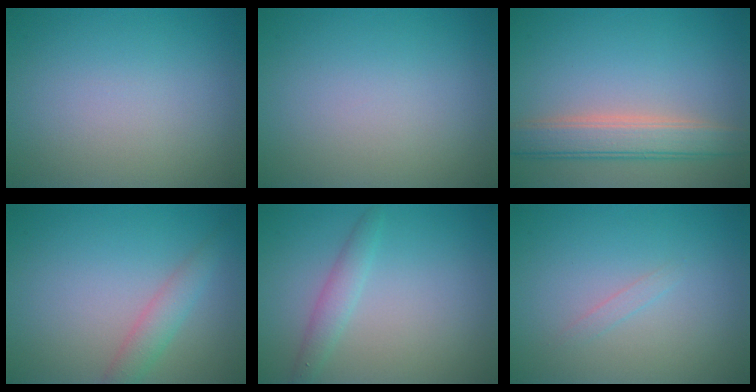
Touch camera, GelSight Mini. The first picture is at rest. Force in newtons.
{"total": 0.0}
{"total": 4.3, "press": 4.3, "slide": 0.4}
{"total": 2.3, "press": 2.3, "slide": 0.0}
{"total": 1.8, "press": 1.8, "slide": 0.0}
{"total": 0.7, "press": 0.7, "slide": 0.0}